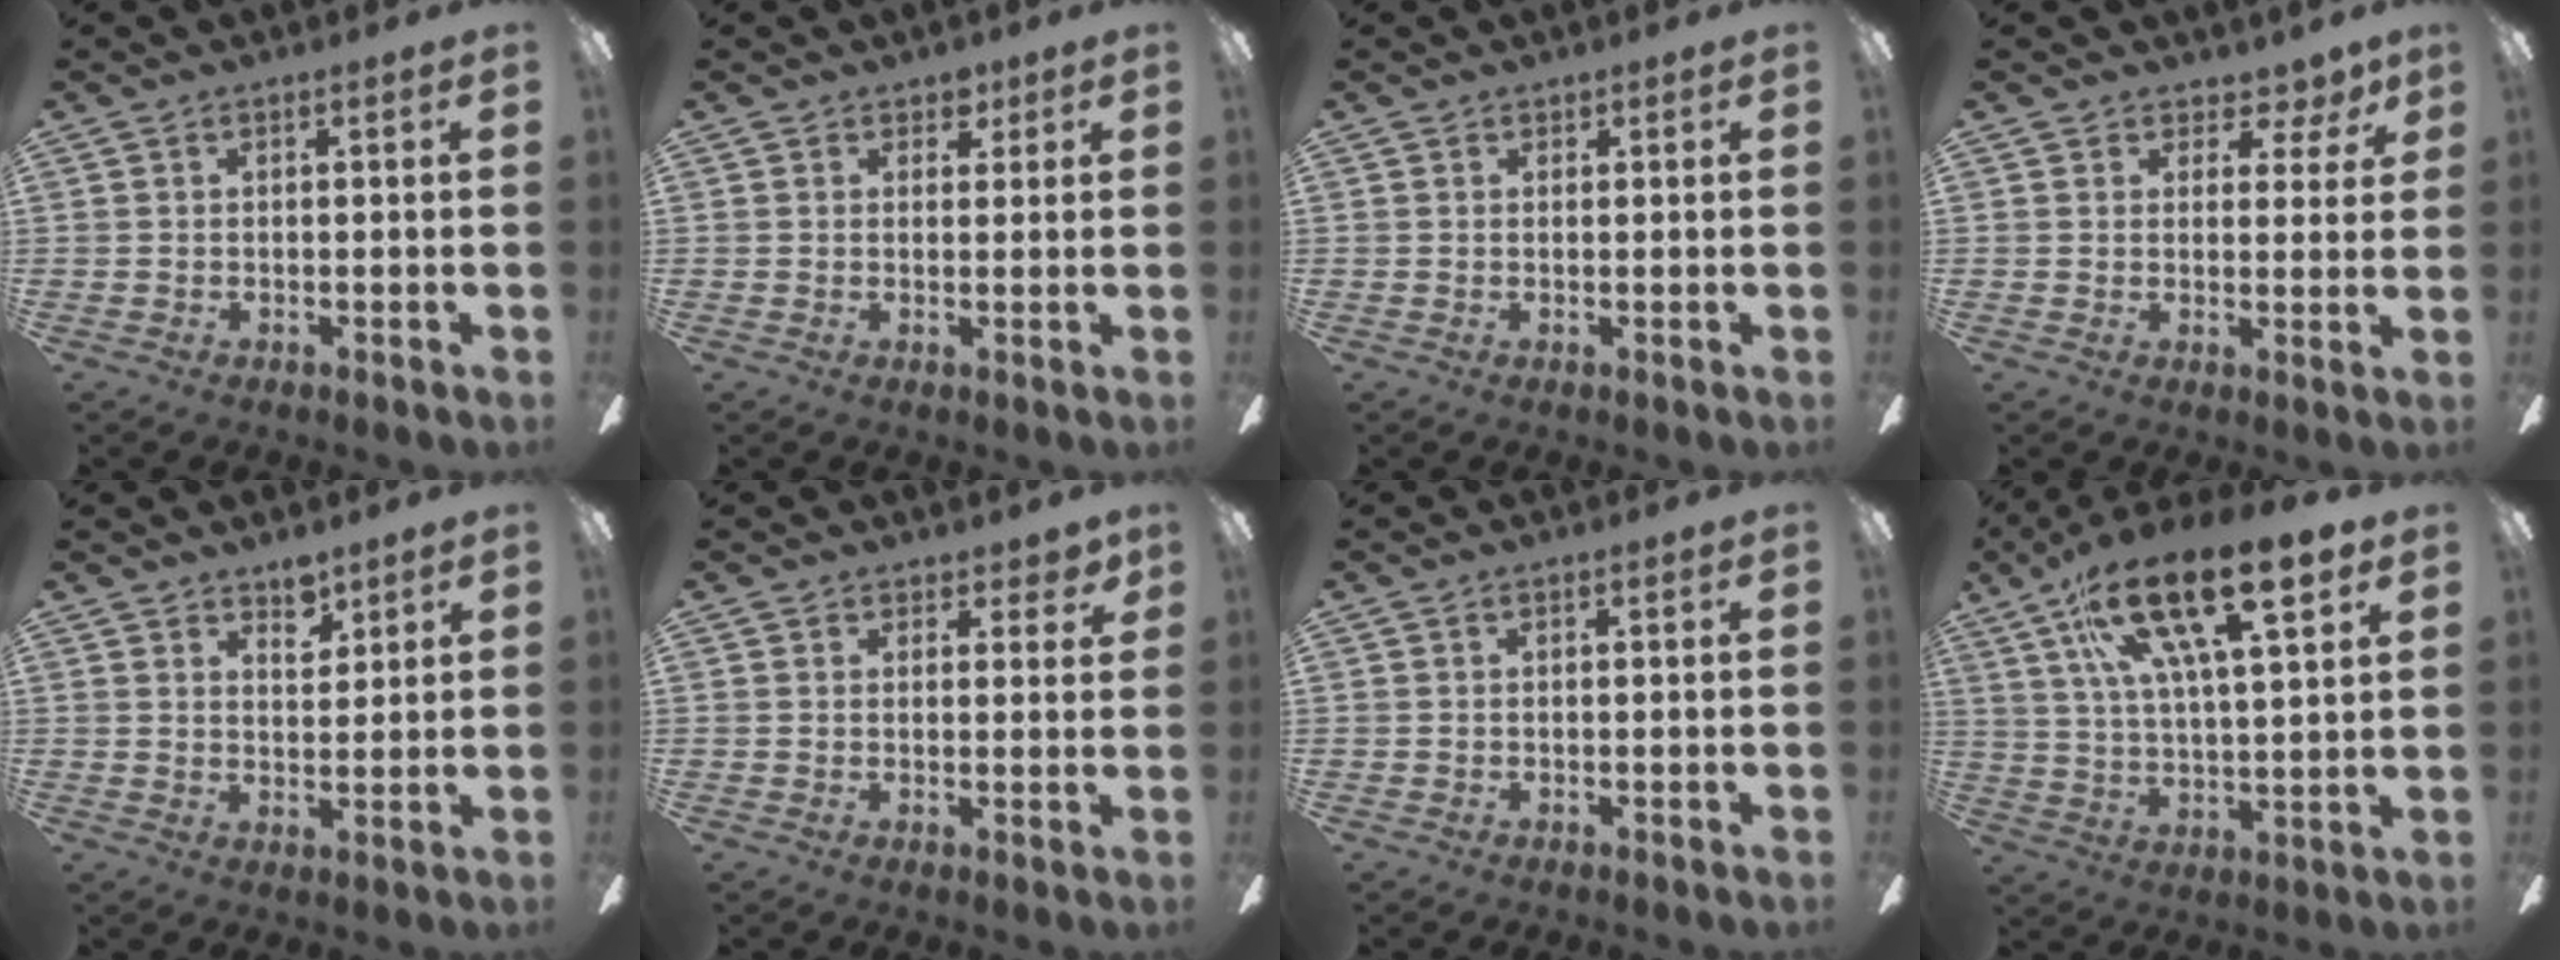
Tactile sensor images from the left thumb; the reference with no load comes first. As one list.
[{"total": 2.8, "force": [1.9, 1.9, 0.8], "torque": [0.005, -0.008, 0.032]}, {"total": 0.6, "force": [0.6, 0.3, 0.0], "torque": [-0.001, -0.001, 0.011]}, {"total": 4.8, "force": [3.5, 3.0, 1.6], "torque": [-0.011, -0.018, 0.059]}, {"total": 4.7, "force": [3.9, 2.0, 1.8], "torque": [-0.011, -0.025, 0.066]}, {"total": 2.9, "force": [2.3, 1.5, 0.9], "torque": [0.004, -0.009, 0.038]}, {"total": 0.0}, {"total": 20.6, "force": [12.6, 6.1, 15.1], "torque": [-0.260, -0.055, 0.204]}]